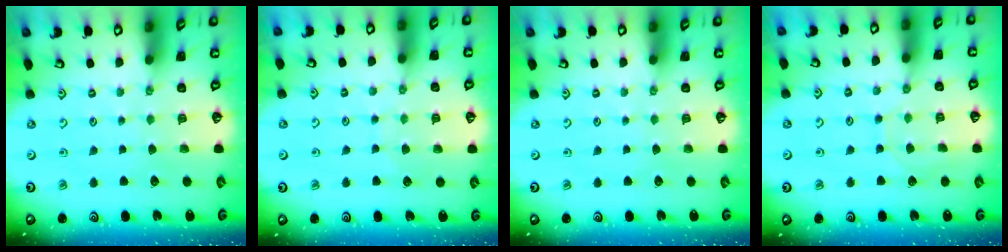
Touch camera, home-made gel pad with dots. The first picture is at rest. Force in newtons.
{"total": 4.9, "press": 4.8, "slide": 0.4}
{"total": 0.0}
{"total": 5.9, "press": 5.9, "slide": 0.6}